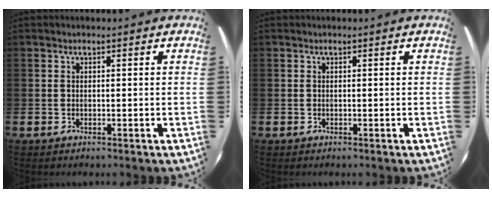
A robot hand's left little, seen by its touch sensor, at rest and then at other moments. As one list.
[{"total": 0.0}]